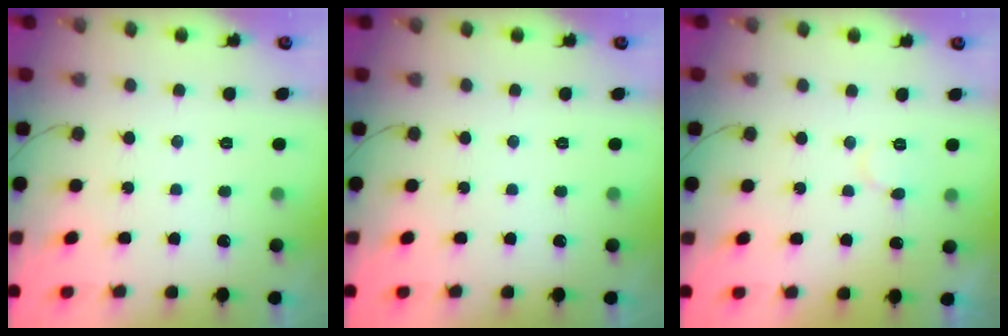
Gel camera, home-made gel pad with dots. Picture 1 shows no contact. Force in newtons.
{"total": 0.0}
{"total": 5.3, "press": 5.3, "slide": 0.6}